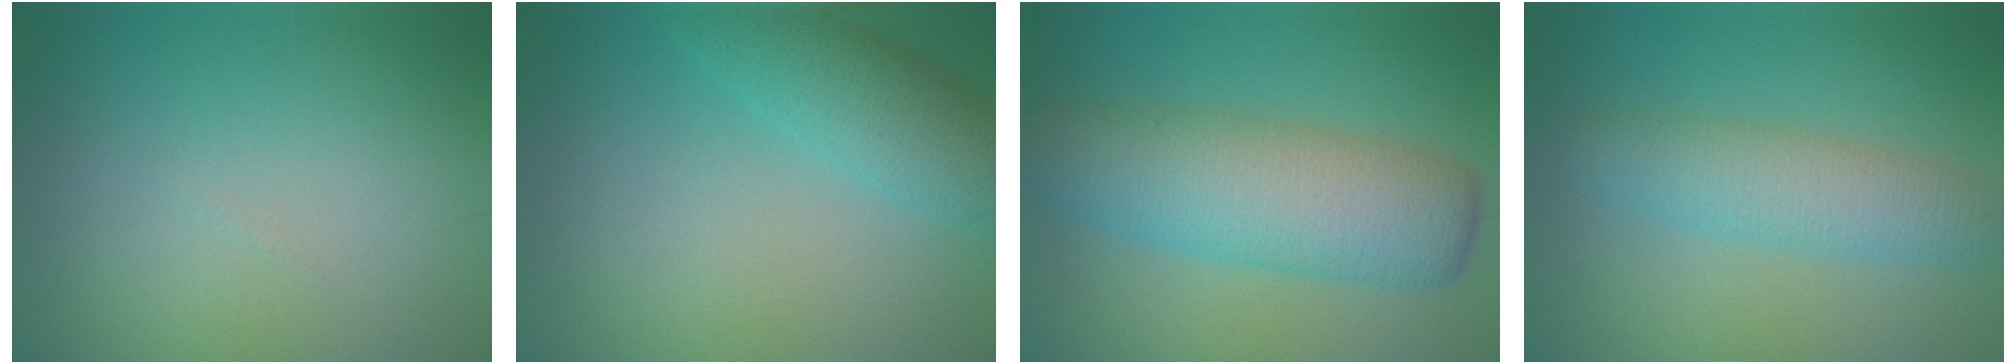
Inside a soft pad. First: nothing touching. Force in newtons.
{"total": 3.6, "press": 3.6, "slide": 0.1}
{"total": 8.5, "press": 8.5, "slide": 0.2}
{"total": 4.5, "press": 4.5, "slide": 0.2}